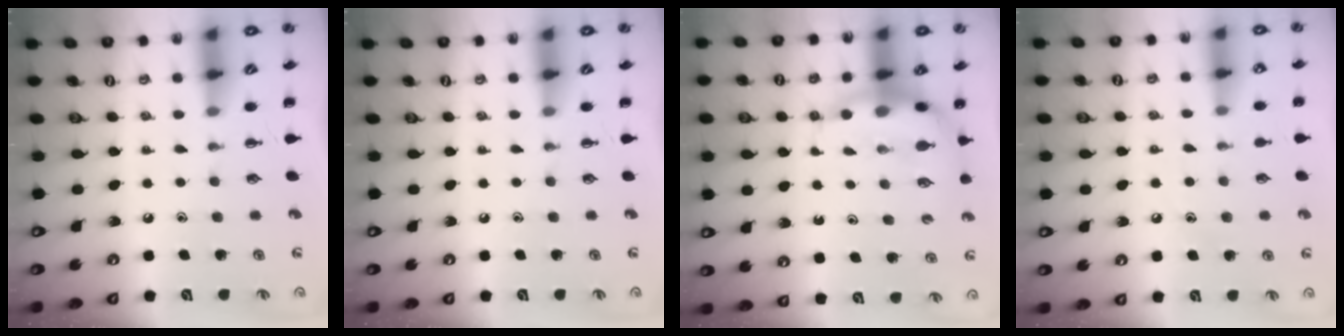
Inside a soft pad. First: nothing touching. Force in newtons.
{"total": 0.0}
{"total": 7.1, "press": 6.9, "slide": 1.6}
{"total": 6.5, "press": 6.3, "slide": 1.6}